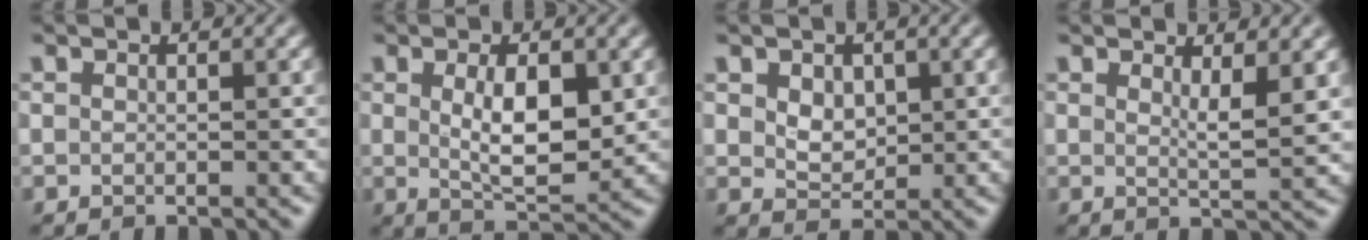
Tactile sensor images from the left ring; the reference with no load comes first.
{"total": 5.3, "force": [0.6, 2.2, 4.8], "torque": [-0.085, -0.006, 0.018]}
{"total": 2.4, "force": [0.7, 1.8, 1.4], "torque": [-0.030, -0.004, 0.015]}
{"total": 2.6, "force": [1.2, 0.5, 2.2], "torque": [-0.032, -0.009, 0.021]}